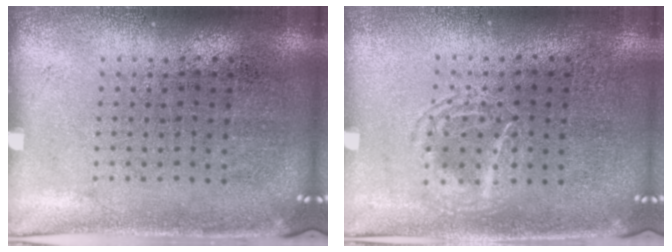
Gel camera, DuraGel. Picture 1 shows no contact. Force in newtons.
{"total": 1.7, "press": 1.7, "slide": 0.2}